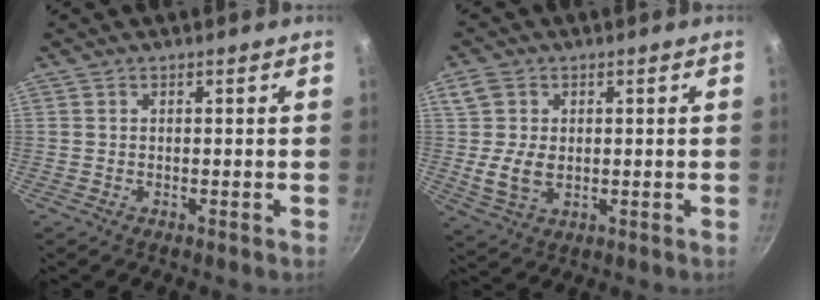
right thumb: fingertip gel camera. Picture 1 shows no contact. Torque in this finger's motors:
{"motor_torque": [0.00, 0.15, 0.34, -0.29, 0.08]}